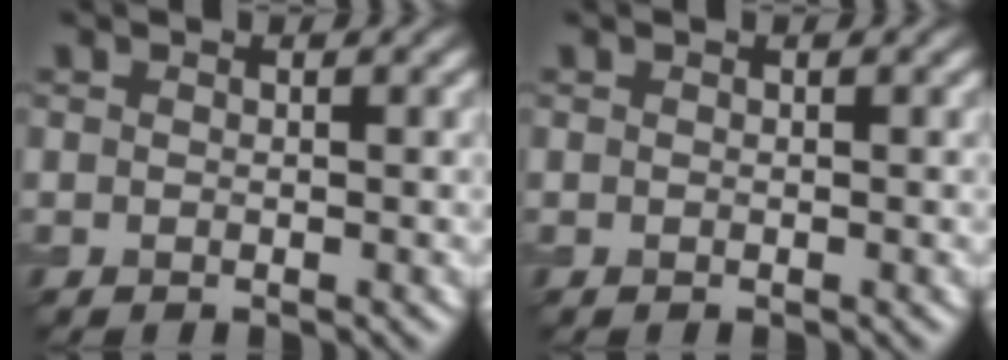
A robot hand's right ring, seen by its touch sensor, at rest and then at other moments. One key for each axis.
{"total": 0.0}